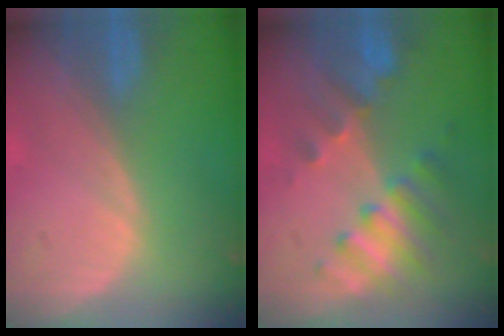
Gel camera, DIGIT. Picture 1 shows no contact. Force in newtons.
{"total": 7.8, "press": 6.9, "slide": 3.7}